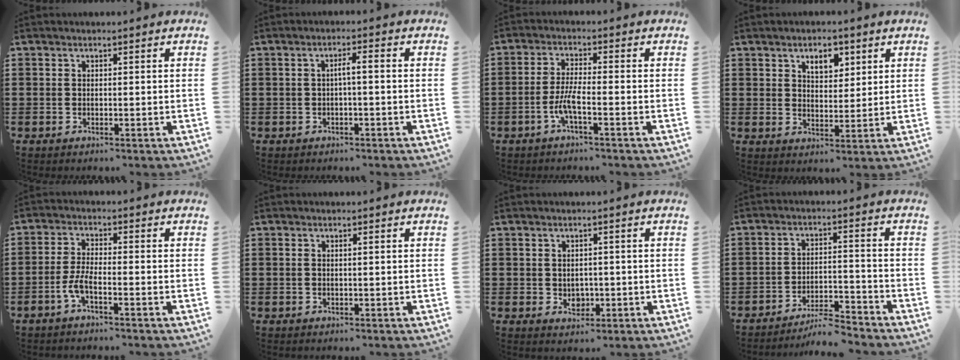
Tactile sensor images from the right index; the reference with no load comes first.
{"total": 2.1, "force": [-0.4, 0.1, 2.1], "torque": [-0.039, 0.000, -0.010]}
{"total": 4.3, "force": [-2.1, 0.4, 3.8], "torque": [-0.093, -0.011, -0.048]}
{"total": 4.5, "force": [2.7, 2.6, 2.6], "torque": [-0.037, 0.001, 0.043]}
{"total": 3.8, "force": [-2.3, 0.6, 3.0], "torque": [-0.073, -0.005, -0.047]}
{"total": 0.7, "force": [0.1, 0.1, 0.7], "torque": [-0.015, -0.001, 0.002]}
{"total": 2.2, "force": [-0.1, 1.7, 1.4], "torque": [-0.021, 0.001, -0.005]}
{"total": 5.3, "force": [-5.0, 0.1, 1.7], "torque": [-0.031, -0.001, -0.099]}